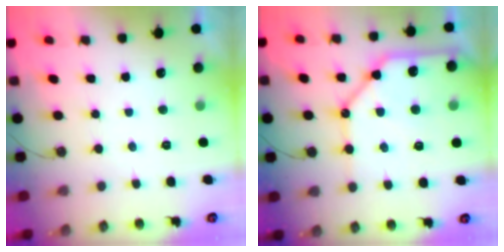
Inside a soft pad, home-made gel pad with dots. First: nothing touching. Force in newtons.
{"total": 20.4, "press": 20.2, "slide": 2.5}